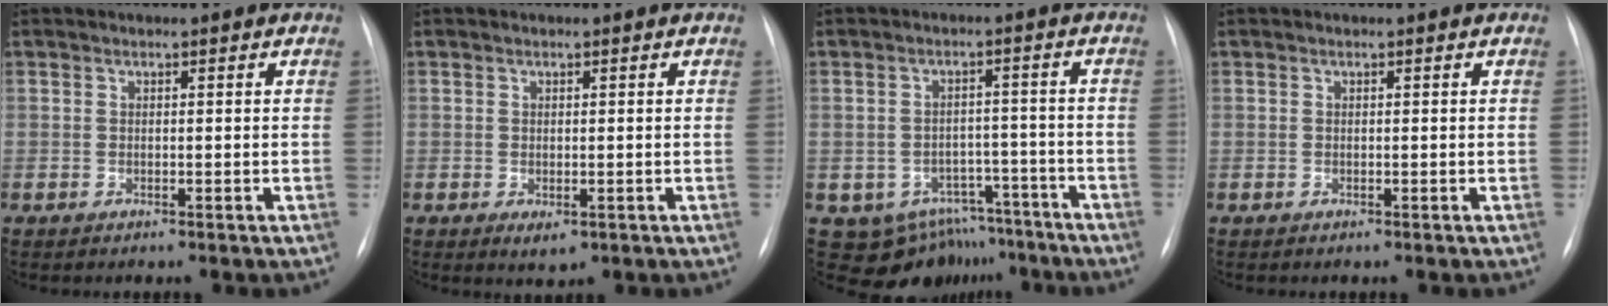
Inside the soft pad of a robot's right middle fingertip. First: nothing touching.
{"total": 1.9, "force": [-0.6, 1.0, 1.5], "torque": [-0.020, -0.004, -0.001]}
{"total": 10.0, "force": [-6.9, 7.0, 1.8], "torque": [-0.016, 0.029, -0.085]}
{"total": 0.0}